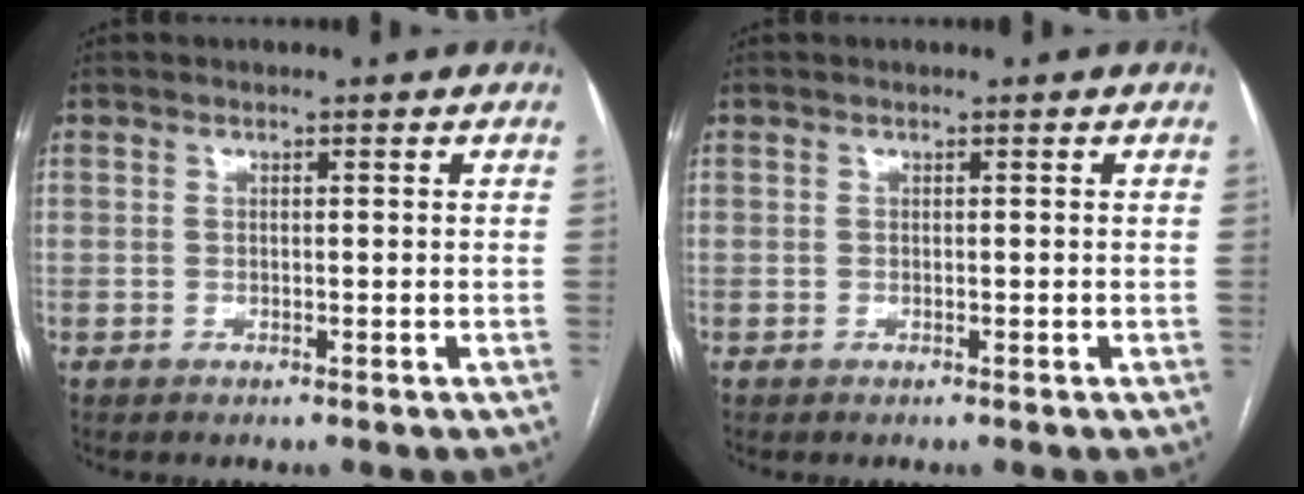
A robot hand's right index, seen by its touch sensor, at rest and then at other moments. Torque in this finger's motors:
{"motor_torque": [0.01, 0.01, -0.01, 0.00]}